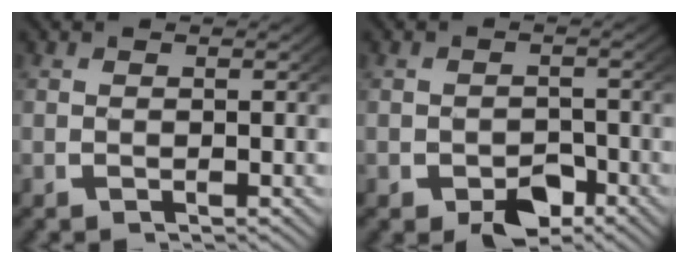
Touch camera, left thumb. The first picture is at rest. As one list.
[{"total": 3.2, "force": [-1.7, 2.2, 1.6], "torque": [-0.023, -0.021, -0.022]}]